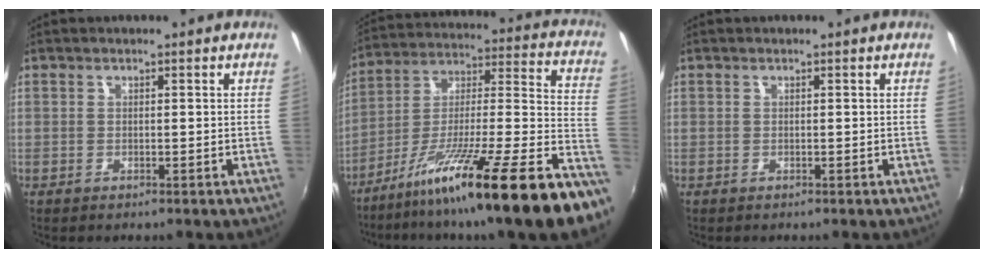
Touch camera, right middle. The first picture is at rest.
{"total": 24.4, "force": [-15.4, -0.6, 19.0], "torque": [-0.260, -0.031, -0.248]}
{"total": 0.0}